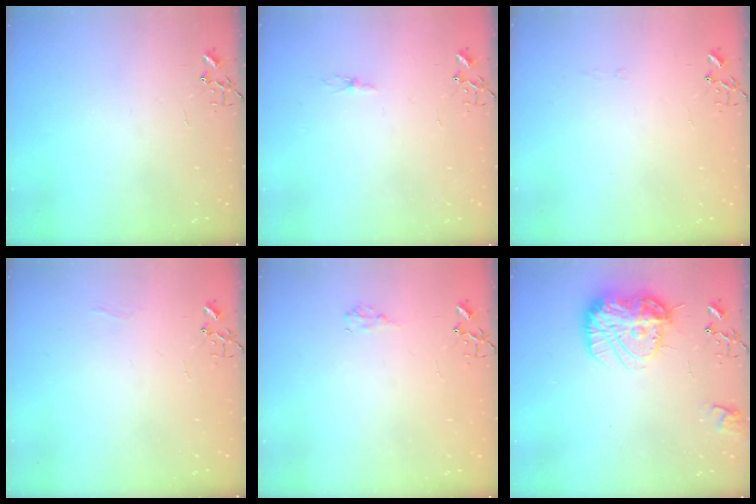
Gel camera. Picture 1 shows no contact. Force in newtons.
{"total": 2.2, "press": 2.2, "slide": 0.3}
{"total": 2.8, "press": 2.8, "slide": 0.5}
{"total": 4.4, "press": 4.4, "slide": 0.6}
{"total": 7.4, "press": 7.4, "slide": 0.8}
{"total": 15.4, "press": 15.4, "slide": 1.3}